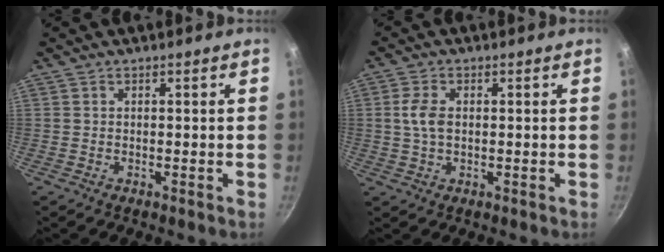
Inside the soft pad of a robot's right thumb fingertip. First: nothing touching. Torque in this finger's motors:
{"motor_torque": [0.03, -0.01, 0.64, 0.22, 0.07]}